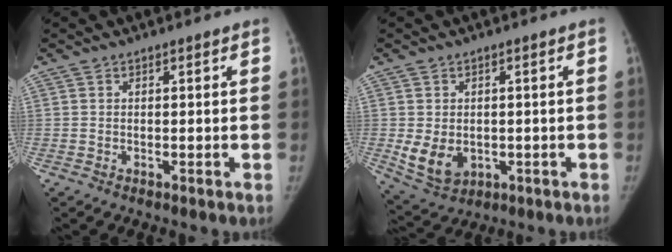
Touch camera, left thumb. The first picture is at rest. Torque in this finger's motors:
{"motor_torque": [0.12, 0.16, 0.14, -0.12, 0.02]}